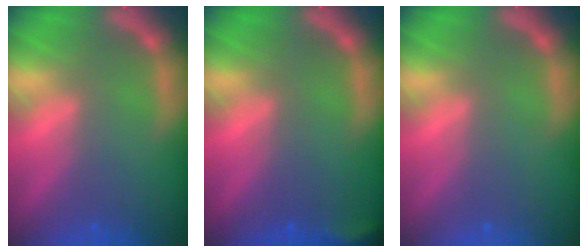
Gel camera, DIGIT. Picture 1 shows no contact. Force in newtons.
{"total": 2.4}
{"total": 0.0}